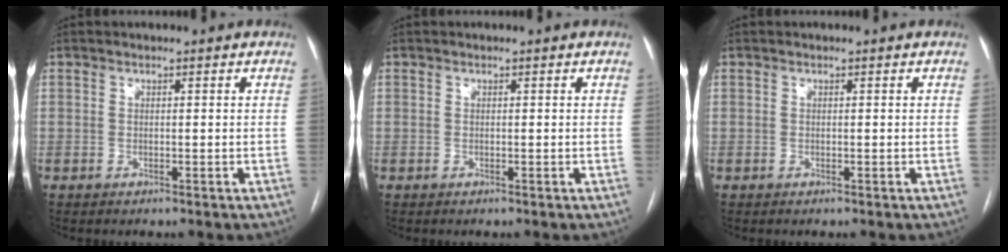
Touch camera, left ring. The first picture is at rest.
{"total": 0.0}
{"total": 0.0}